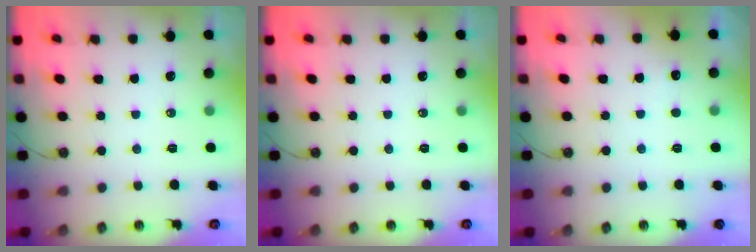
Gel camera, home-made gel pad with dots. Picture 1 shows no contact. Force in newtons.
{"total": 0.0}
{"total": 2.1, "press": 1.9, "slide": 0.9}